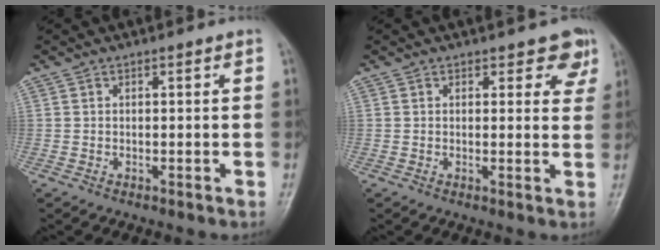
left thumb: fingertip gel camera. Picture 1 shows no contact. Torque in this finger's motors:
{"motor_torque": [-0.07, 0.03, 0.01, -0.04, 0.03]}